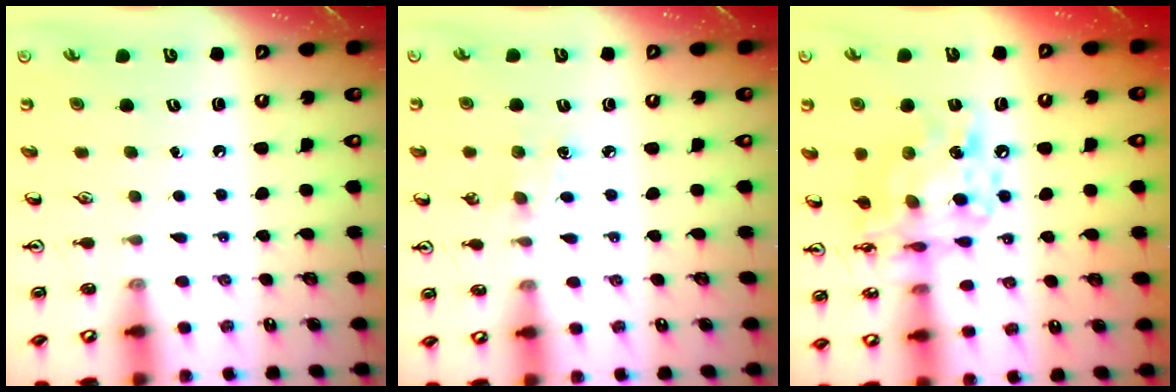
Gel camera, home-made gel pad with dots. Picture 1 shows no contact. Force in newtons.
{"total": 5.2, "press": 5.1, "slide": 0.6}
{"total": 13.8, "press": 13.7, "slide": 1.2}